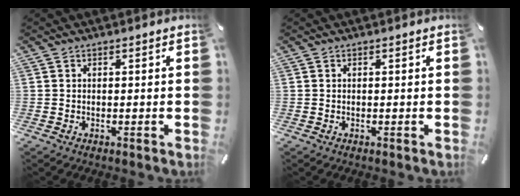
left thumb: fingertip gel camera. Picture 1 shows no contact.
{"total": 0.0}